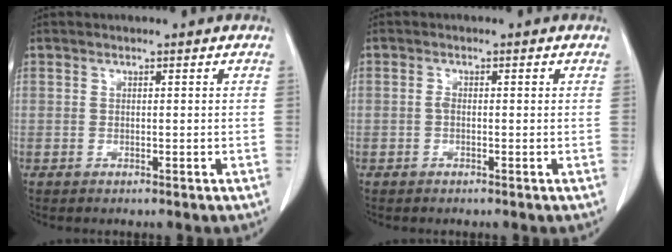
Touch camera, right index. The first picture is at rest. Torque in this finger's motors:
{"motor_torque": [-0.01, 0.07, -0.02, 0.02]}